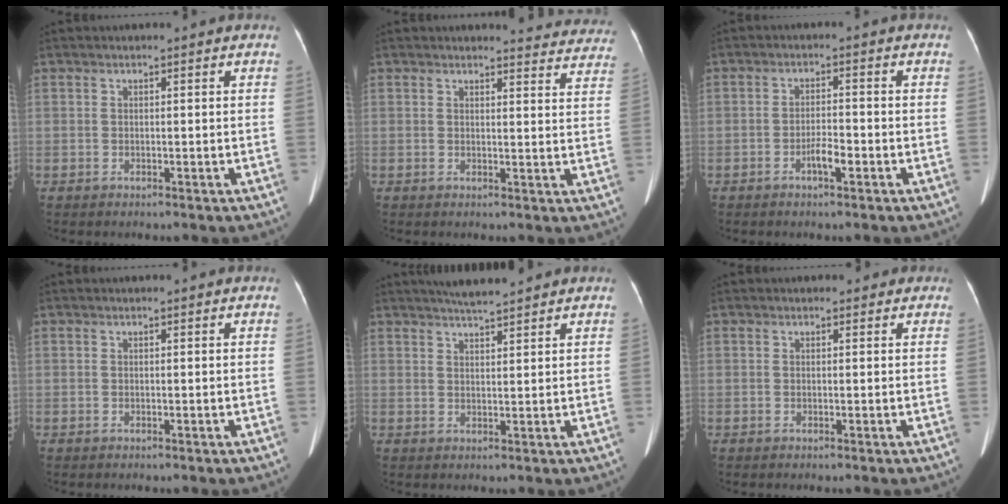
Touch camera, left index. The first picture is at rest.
{"total": 10.5, "force": [10.3, 1.8, 0.7], "torque": [0.026, -0.046, 0.080]}
{"total": 2.9, "force": [-1.6, 0.6, 2.4], "torque": [-0.042, 0.002, -0.027]}
{"total": 0.0}
{"total": 4.7, "force": [4.3, 0.0, 1.9], "torque": [-0.033, 0.014, 0.074]}
{"total": 0.9, "force": [0.5, 0.7, 0.1], "torque": [0.002, 0.004, 0.000]}